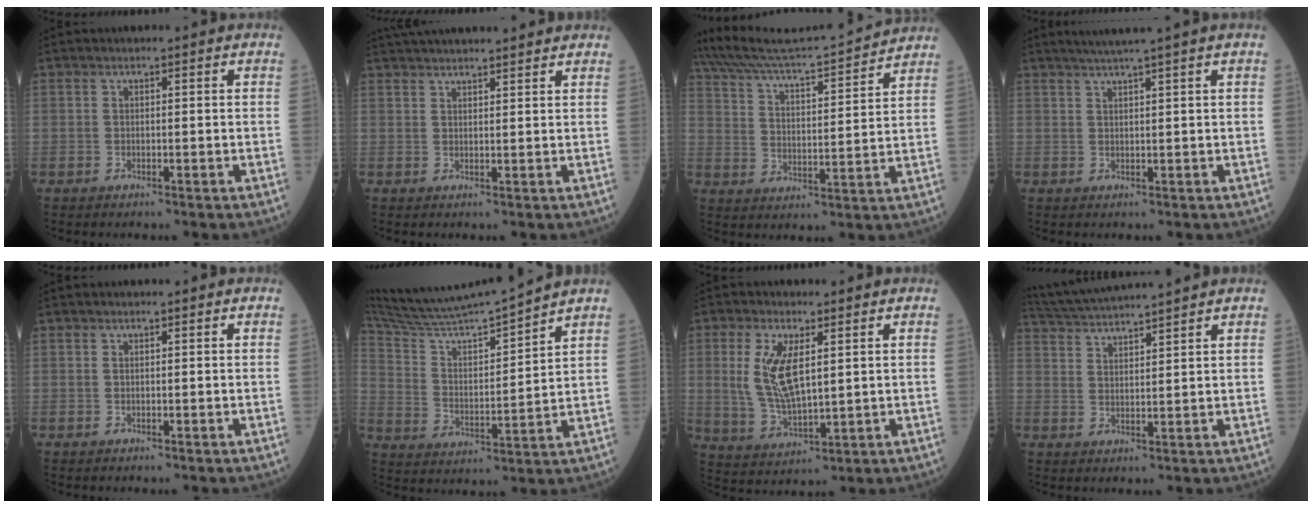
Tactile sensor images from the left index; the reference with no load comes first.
{"total": 11.6, "force": [10.6, 1.1, 4.5], "torque": [-0.070, 0.033, 0.151]}
{"total": 17.0, "force": [16.2, -1.1, 4.7], "torque": [-0.101, -0.012, 0.253]}
{"total": 4.1, "force": [3.1, -1.4, 2.2], "torque": [-0.034, 0.009, 0.057]}
{"total": 0.0}
{"total": 15.8, "force": [14.7, -1.7, 5.5], "torque": [-0.112, -0.012, 0.258]}
{"total": 8.5, "force": [2.0, 2.9, 7.7], "torque": [-0.172, -0.001, 0.053]}
{"total": 10.1, "force": [9.4, -1.4, 3.4], "torque": [-0.070, 0.023, 0.159]}